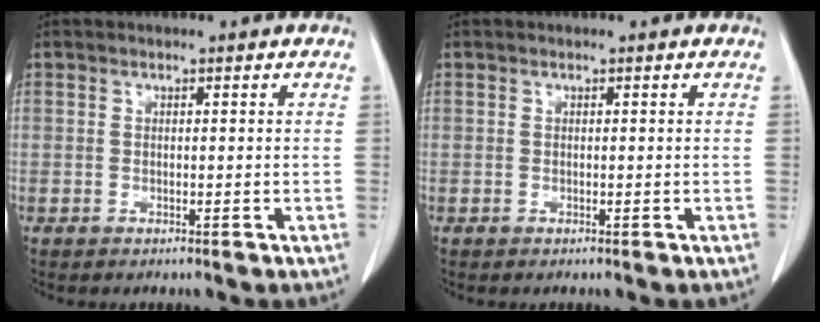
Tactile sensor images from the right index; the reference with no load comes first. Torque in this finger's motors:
{"motor_torque": [0.00, 0.00, 0.02, 0.00]}